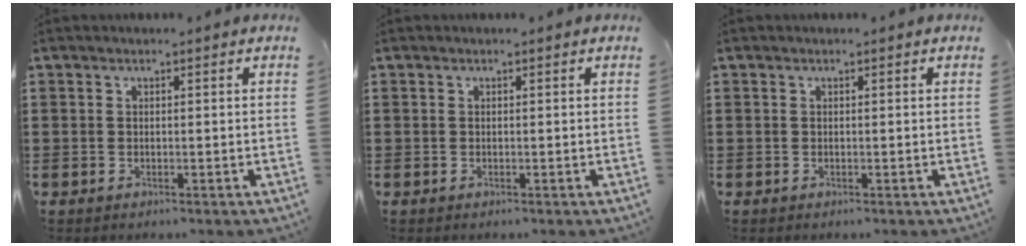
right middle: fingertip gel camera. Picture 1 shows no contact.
{"total": 0.0}
{"total": 0.0}